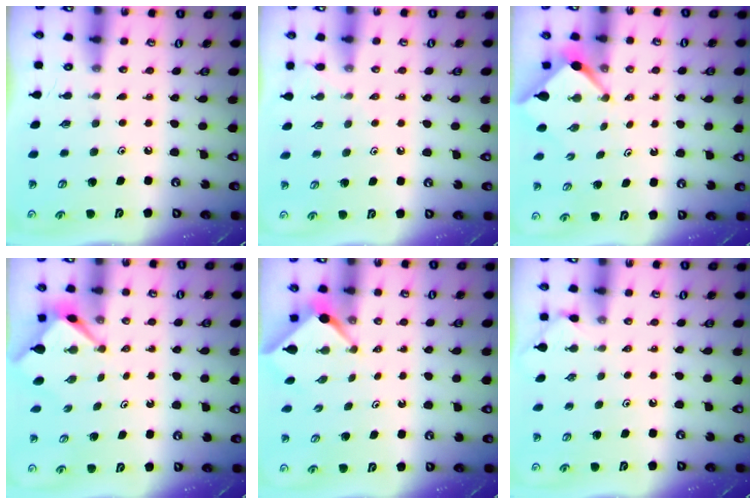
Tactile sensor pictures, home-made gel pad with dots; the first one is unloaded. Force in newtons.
{"total": 4.7, "press": 4.6, "slide": 0.6}
{"total": 2.6, "press": 2.6, "slide": 0.3}
{"total": 2.9, "press": 2.9, "slide": 0.2}
{"total": 2.5, "press": 2.5, "slide": 0.3}
{"total": 2.4, "press": 2.4, "slide": 0.3}